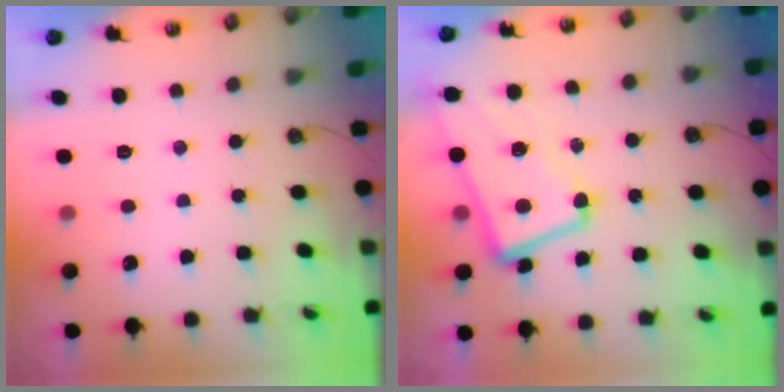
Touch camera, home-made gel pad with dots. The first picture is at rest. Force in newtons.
{"total": 5.0, "press": 4.6, "slide": 1.7}